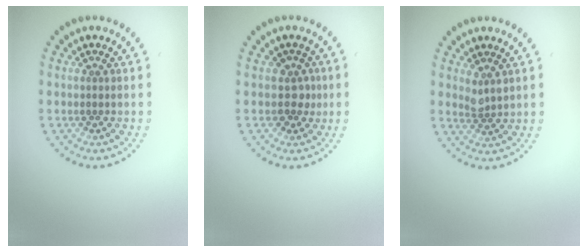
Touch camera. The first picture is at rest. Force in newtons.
{"total": 1.7, "press": 1.3, "slide": 1.0}
{"total": 1.5, "press": 1.3, "slide": 0.8}